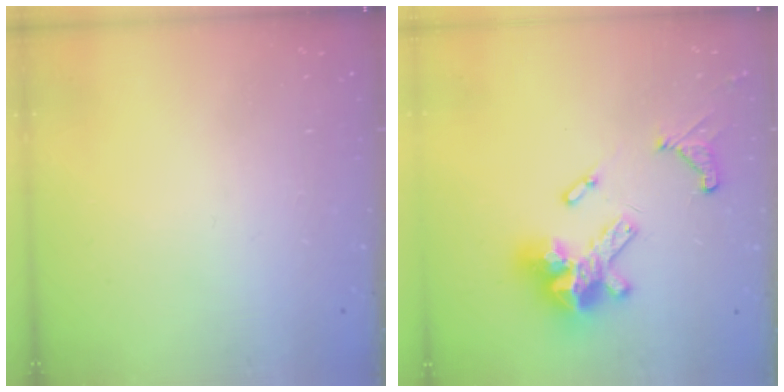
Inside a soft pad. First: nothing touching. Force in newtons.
{"total": 16.7, "press": 16.6, "slide": 1.5}